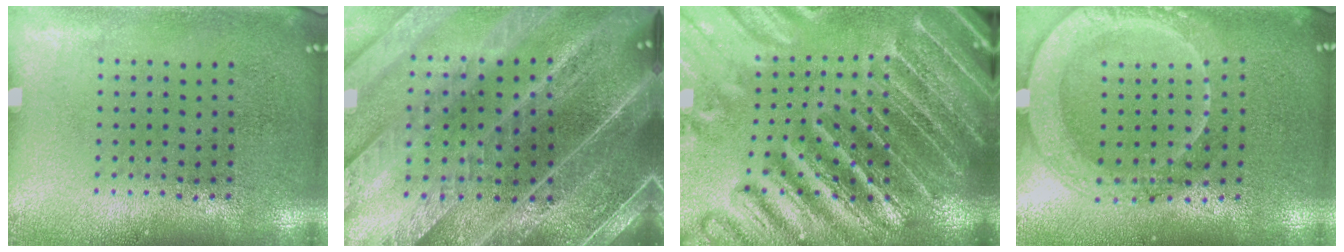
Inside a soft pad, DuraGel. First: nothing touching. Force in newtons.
{"total": 5.3, "press": 4.5, "slide": 2.6}
{"total": 5.3, "press": 4.6, "slide": 2.5}
{"total": 1.9, "press": 1.8, "slide": 0.6}